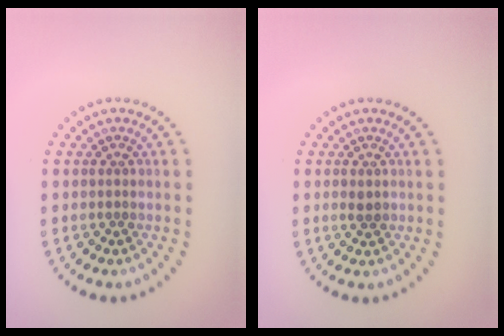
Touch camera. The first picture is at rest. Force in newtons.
{"total": 1.0, "press": 1.0, "slide": 0.1}